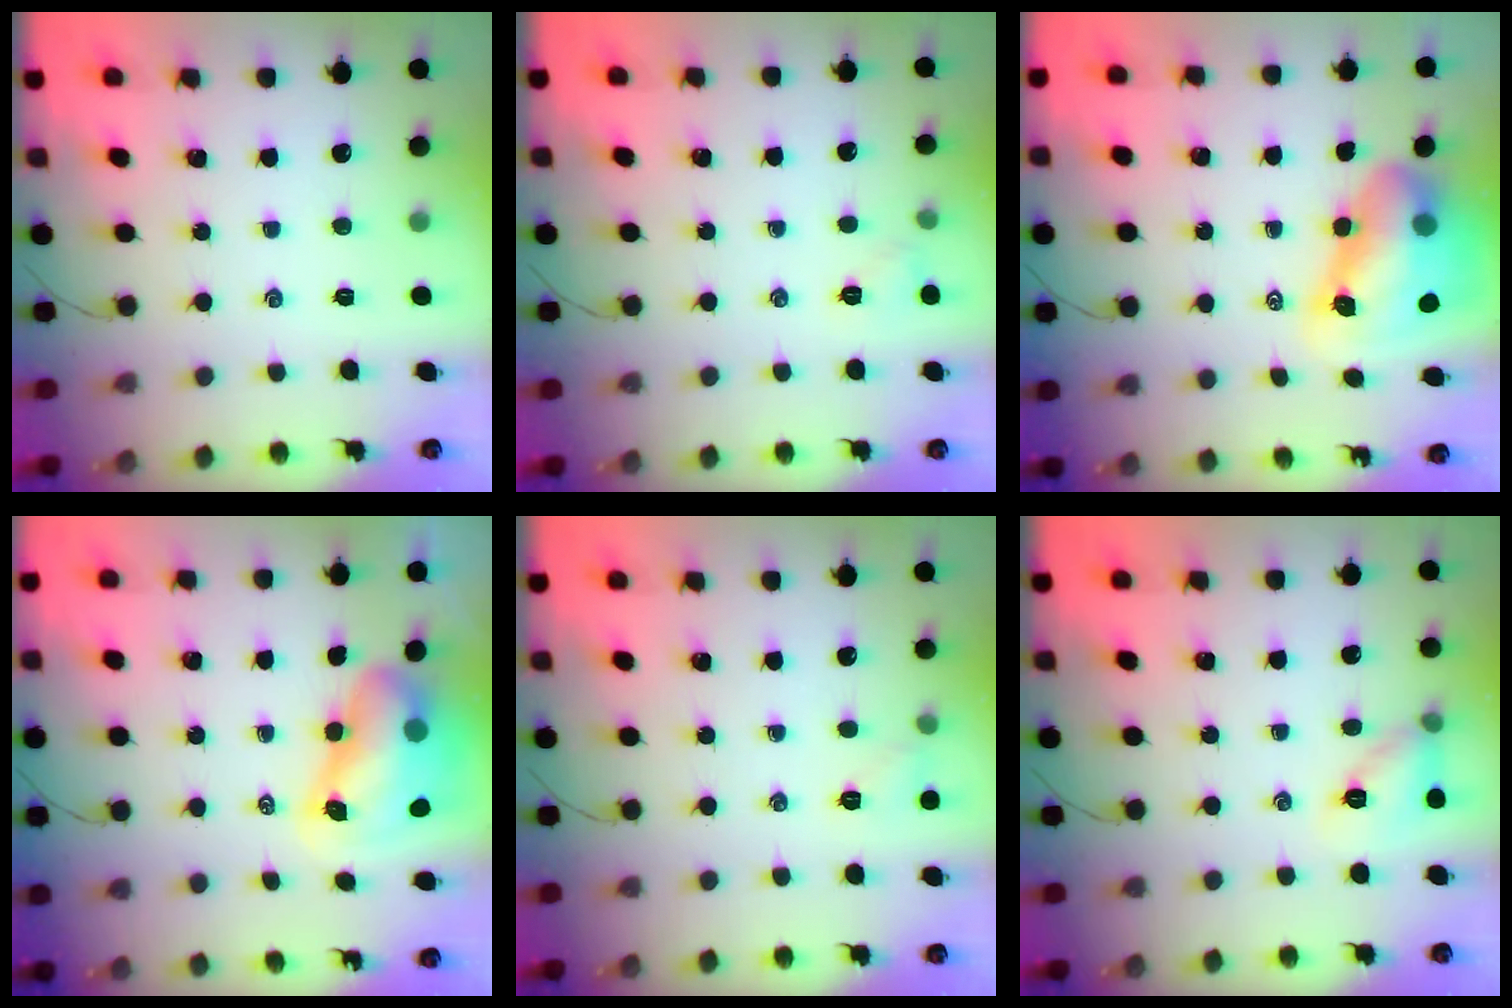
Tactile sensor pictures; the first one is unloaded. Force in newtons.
{"total": 4.1, "press": 4.0, "slide": 1.1}
{"total": 12.9, "press": 12.3, "slide": 4.0}
{"total": 10.9, "press": 10.5, "slide": 3.0}
{"total": 5.0, "press": 4.8, "slide": 1.5}
{"total": 8.7, "press": 8.7, "slide": 1.1}